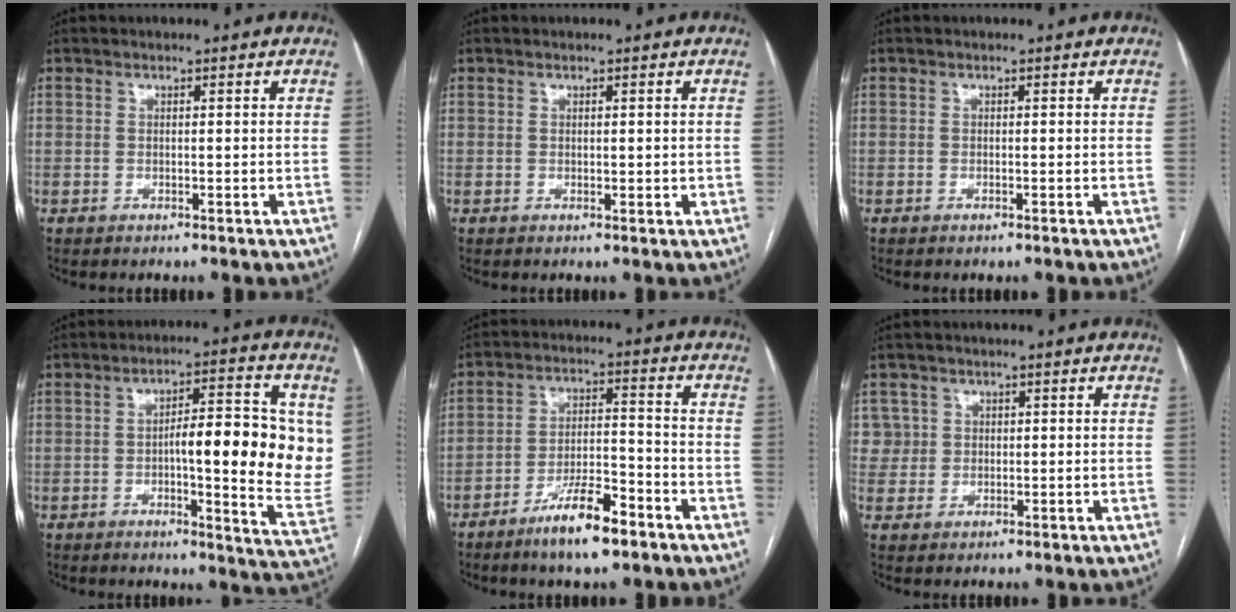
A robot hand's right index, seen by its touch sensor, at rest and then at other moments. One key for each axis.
{"total": 1.2, "fx": 0.3, "fy": 0.7, "fz": 0.9, "tx": -0.012, "ty": -0.004, "tz": 0.007}
{"total": 0.5, "fx": -0.4, "fy": 0.0, "fz": 0.4, "tx": -0.008, "ty": -0.001, "tz": -0.005}
{"total": 16.2, "fx": 1.3, "fy": 3.5, "fz": 15.8, "tx": -0.193, "ty": 0.014, "tz": 0.019}
{"total": 9.2, "fx": -6.2, "fy": 1.9, "fz": 6.5, "tx": -0.118, "ty": 0.001, "tz": -0.107}
{"total": 3.6, "fx": 1.2, "fy": 3.3, "fz": -0.4, "tx": 0.029, "ty": 0.008, "tz": 0.019}